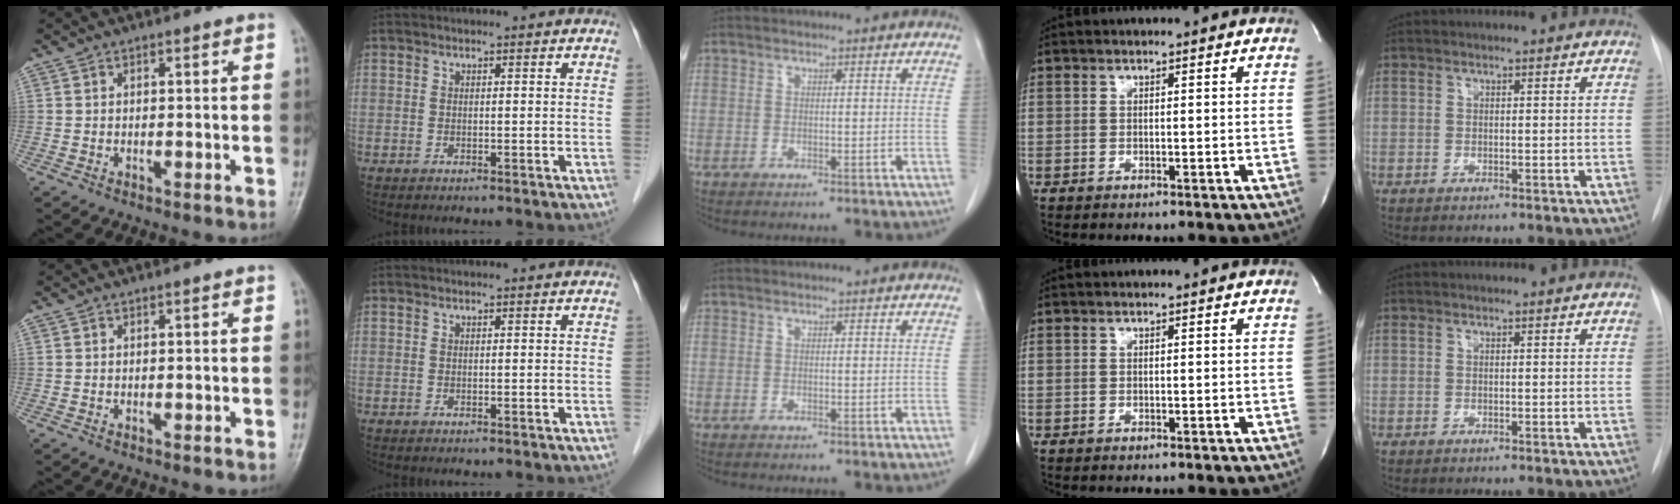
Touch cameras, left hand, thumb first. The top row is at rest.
{}